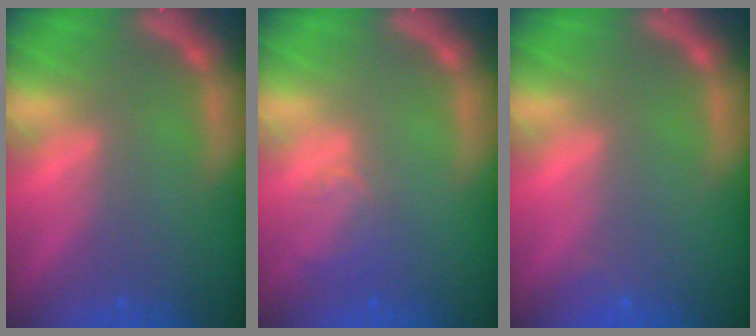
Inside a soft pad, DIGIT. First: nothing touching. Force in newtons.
{"total": 2.5}
{"total": 0.9}